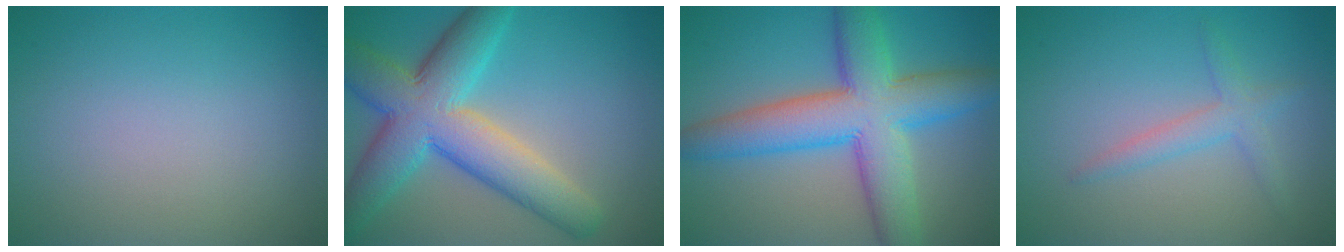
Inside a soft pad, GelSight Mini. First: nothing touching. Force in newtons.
{"total": 9.7, "press": 9.7, "slide": 0.4}
{"total": 10.0, "press": 10.0, "slide": 0.4}
{"total": 2.1, "press": 2.1, "slide": 0.1}